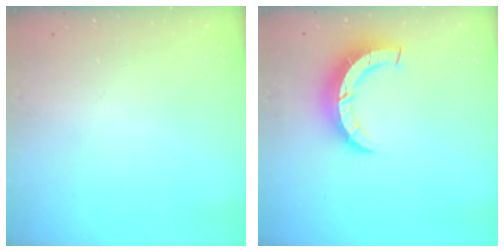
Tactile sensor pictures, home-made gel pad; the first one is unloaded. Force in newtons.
{"total": 8.4, "press": 8.4, "slide": 0.3}